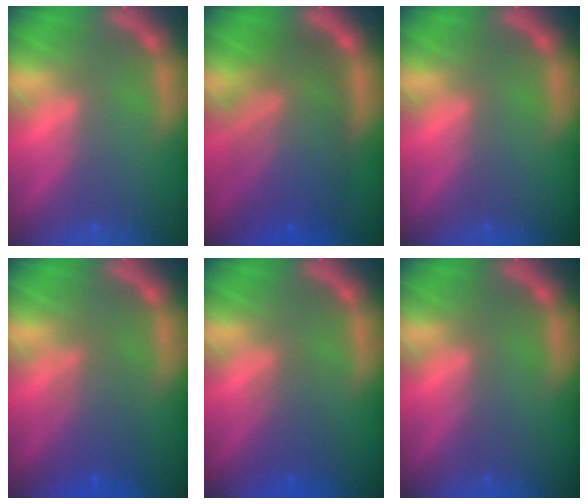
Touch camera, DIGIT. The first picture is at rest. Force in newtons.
{"total": 10.1}
{"total": 0.0}
{"total": 4.1}
{"total": 2.5}
{"total": 0.0}